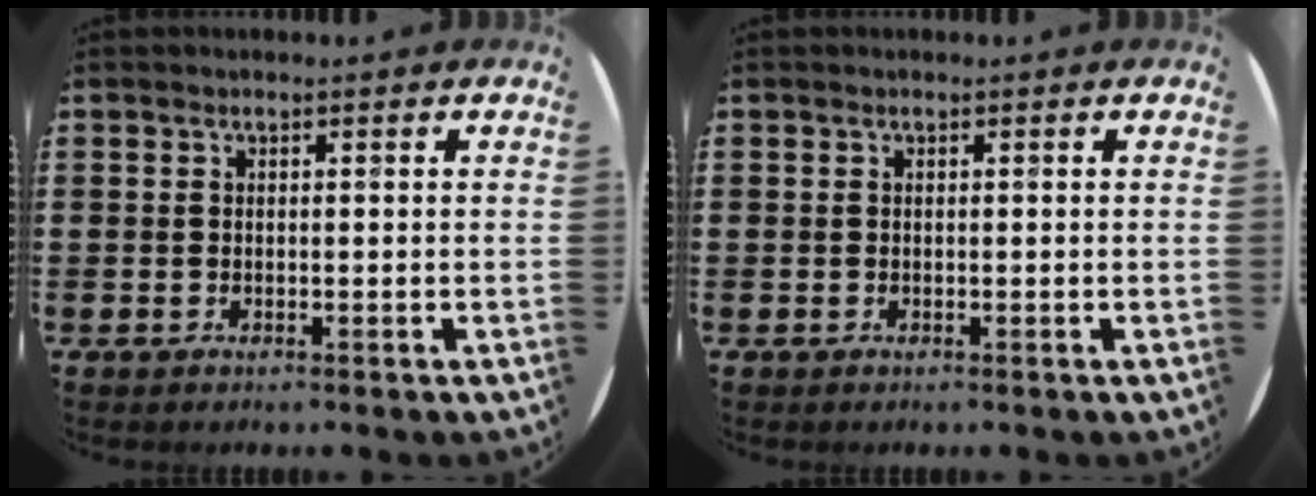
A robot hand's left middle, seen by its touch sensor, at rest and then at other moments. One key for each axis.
{"total": 0.0}